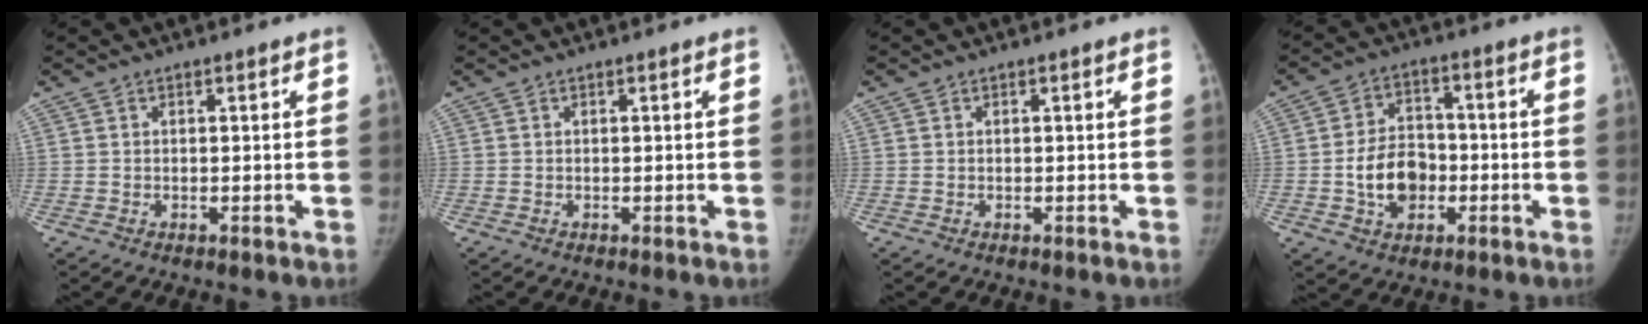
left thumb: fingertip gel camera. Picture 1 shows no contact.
{"total": 0.0}
{"total": 0.0}
{"total": 10.2, "force": [-2.3, 7.6, 6.4], "torque": [-0.085, 0.020, -0.039]}